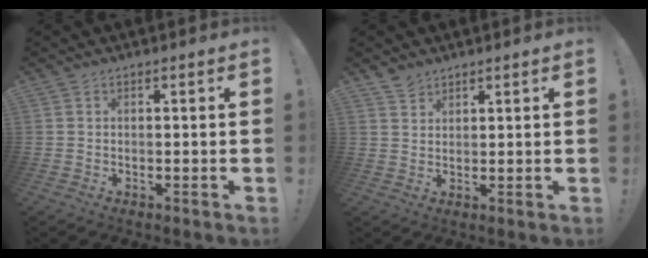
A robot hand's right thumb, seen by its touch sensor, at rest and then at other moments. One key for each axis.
{"total": 3.2, "fx": 2.8, "fy": 1.6, "fz": 0.3, "tx": -0.002, "ty": -0.019, "tz": 0.052}